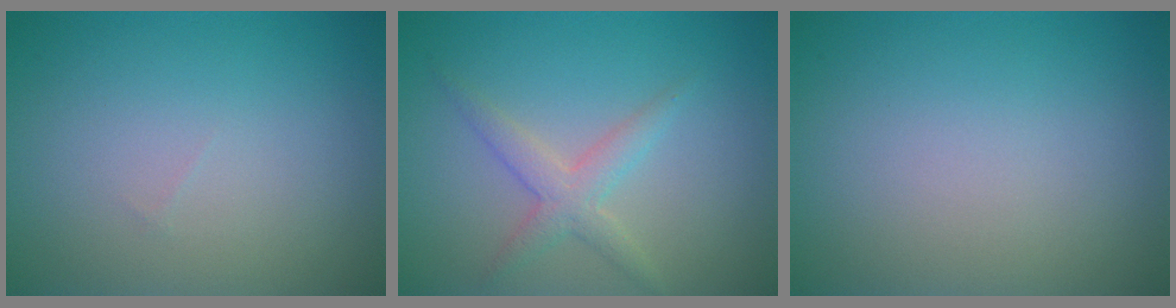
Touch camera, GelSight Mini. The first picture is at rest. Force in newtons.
{"total": 2.4, "press": 2.4, "slide": 0.1}
{"total": 0.0}